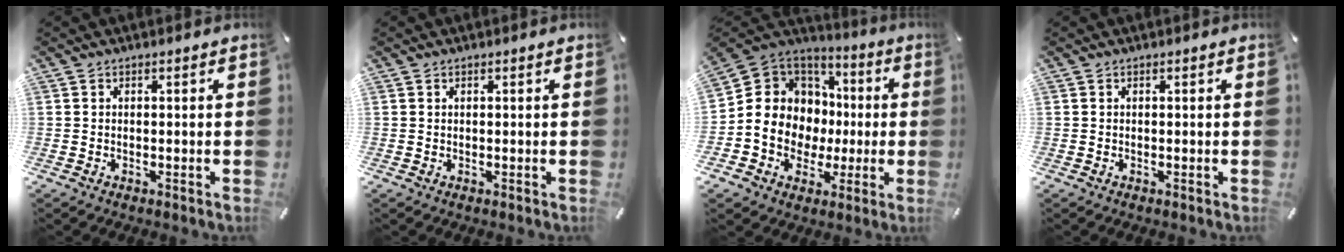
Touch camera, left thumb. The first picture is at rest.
{"total": 0.0}
{"total": 11.5, "force": [-1.0, 11.0, 3.0], "torque": [-0.076, -0.024, -0.008]}
{"total": 0.0}